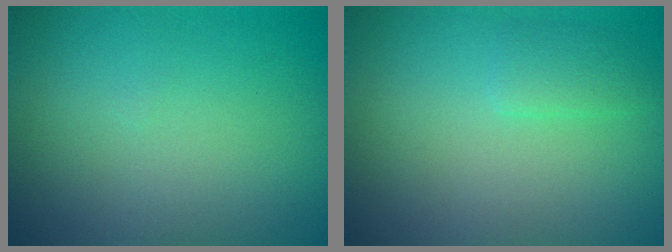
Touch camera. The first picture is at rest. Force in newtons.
{"total": 1.5, "press": 1.5, "slide": 0.1}